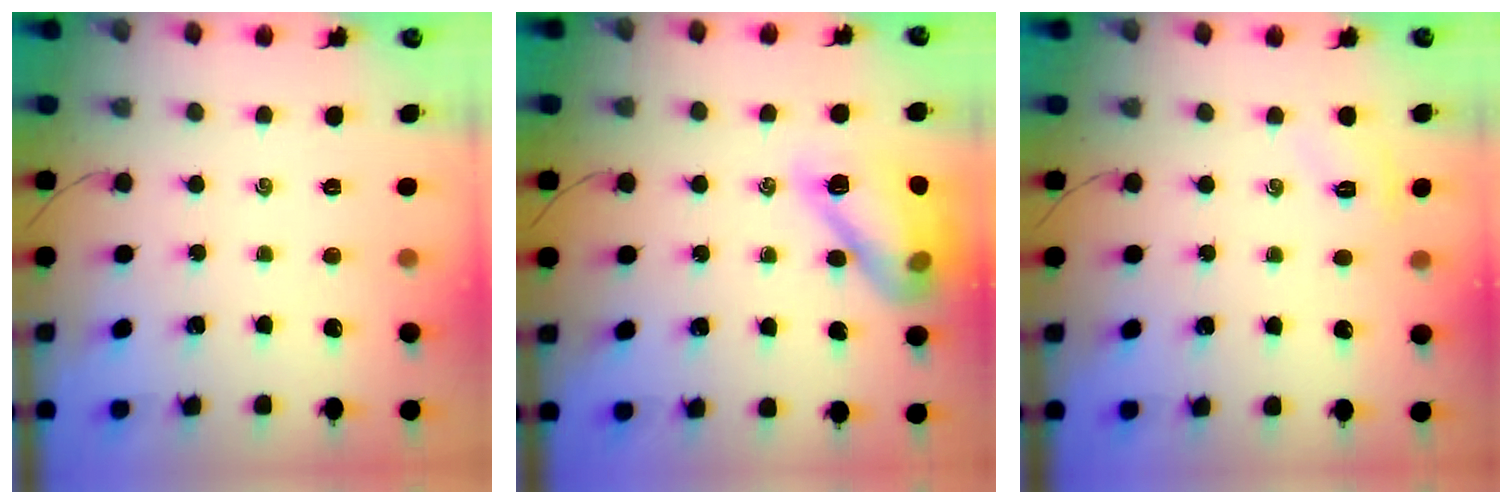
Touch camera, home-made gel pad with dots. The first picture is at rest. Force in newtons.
{"total": 15.0, "press": 14.9, "slide": 1.3}
{"total": 4.7, "press": 4.5, "slide": 1.4}